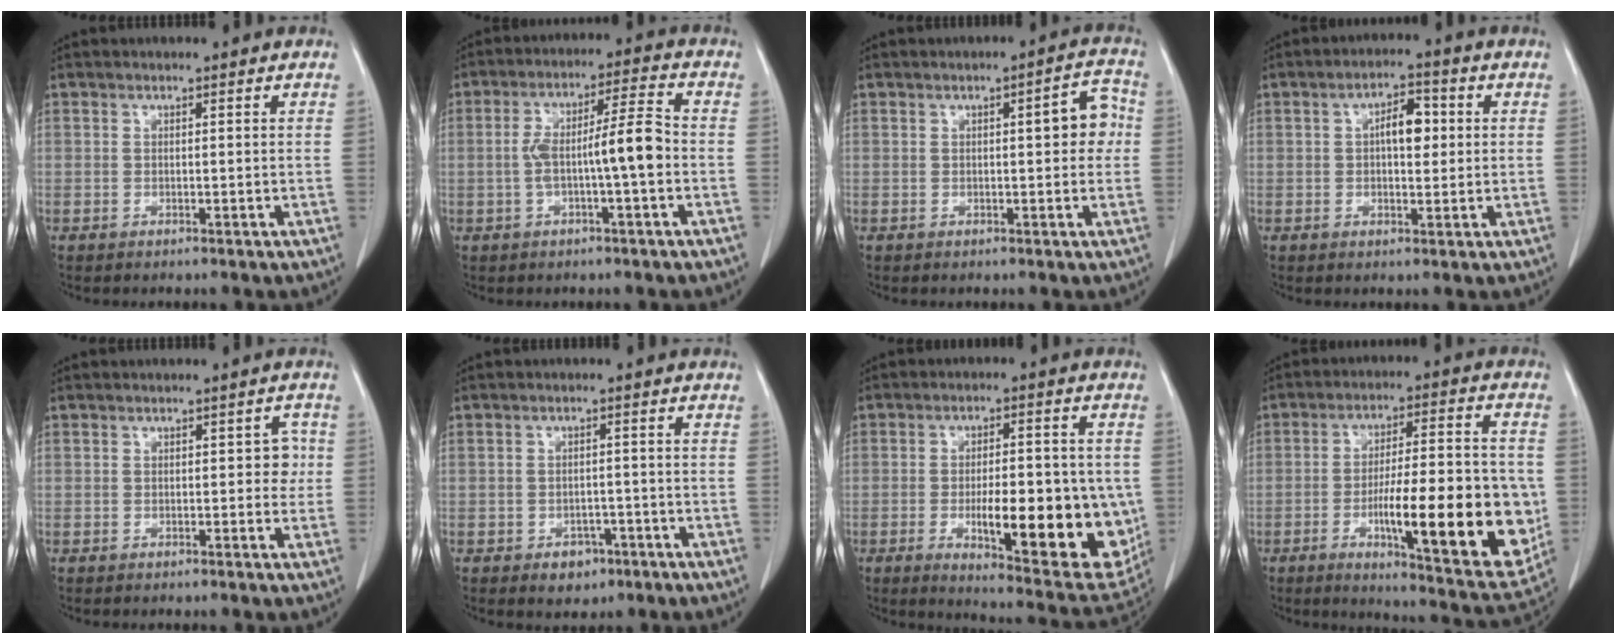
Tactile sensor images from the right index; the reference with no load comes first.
{"total": 8.4, "force": [-1.5, 0.4, 8.2], "torque": [-0.151, 0.023, -0.026]}
{"total": 4.9, "force": [0.4, 1.5, 4.7], "torque": [-0.052, 0.017, 0.001]}
{"total": 5.2, "force": [0.8, 2.2, 4.6], "torque": [-0.076, 0.012, 0.012]}
{"total": 2.5, "force": [0.0, 1.6, 2.0], "torque": [-0.015, 0.019, -0.001]}
{"total": 3.6, "force": [-2.0, 2.6, 1.6], "torque": [-0.013, 0.006, -0.019]}
{"total": 19.0, "force": [-3.9, 5.1, 17.9], "torque": [-0.205, -0.007, -0.036]}
{"total": 20.9, "force": [-4.7, 3.9, 20.0], "torque": [-0.260, -0.001, -0.057]}